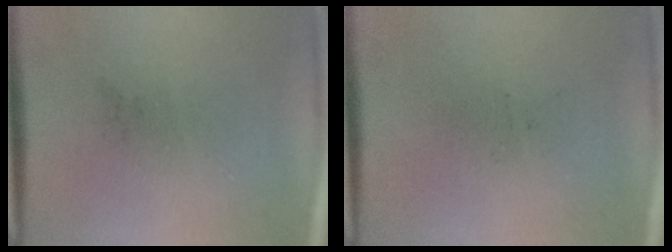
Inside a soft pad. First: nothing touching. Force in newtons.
{"total": 0.0}